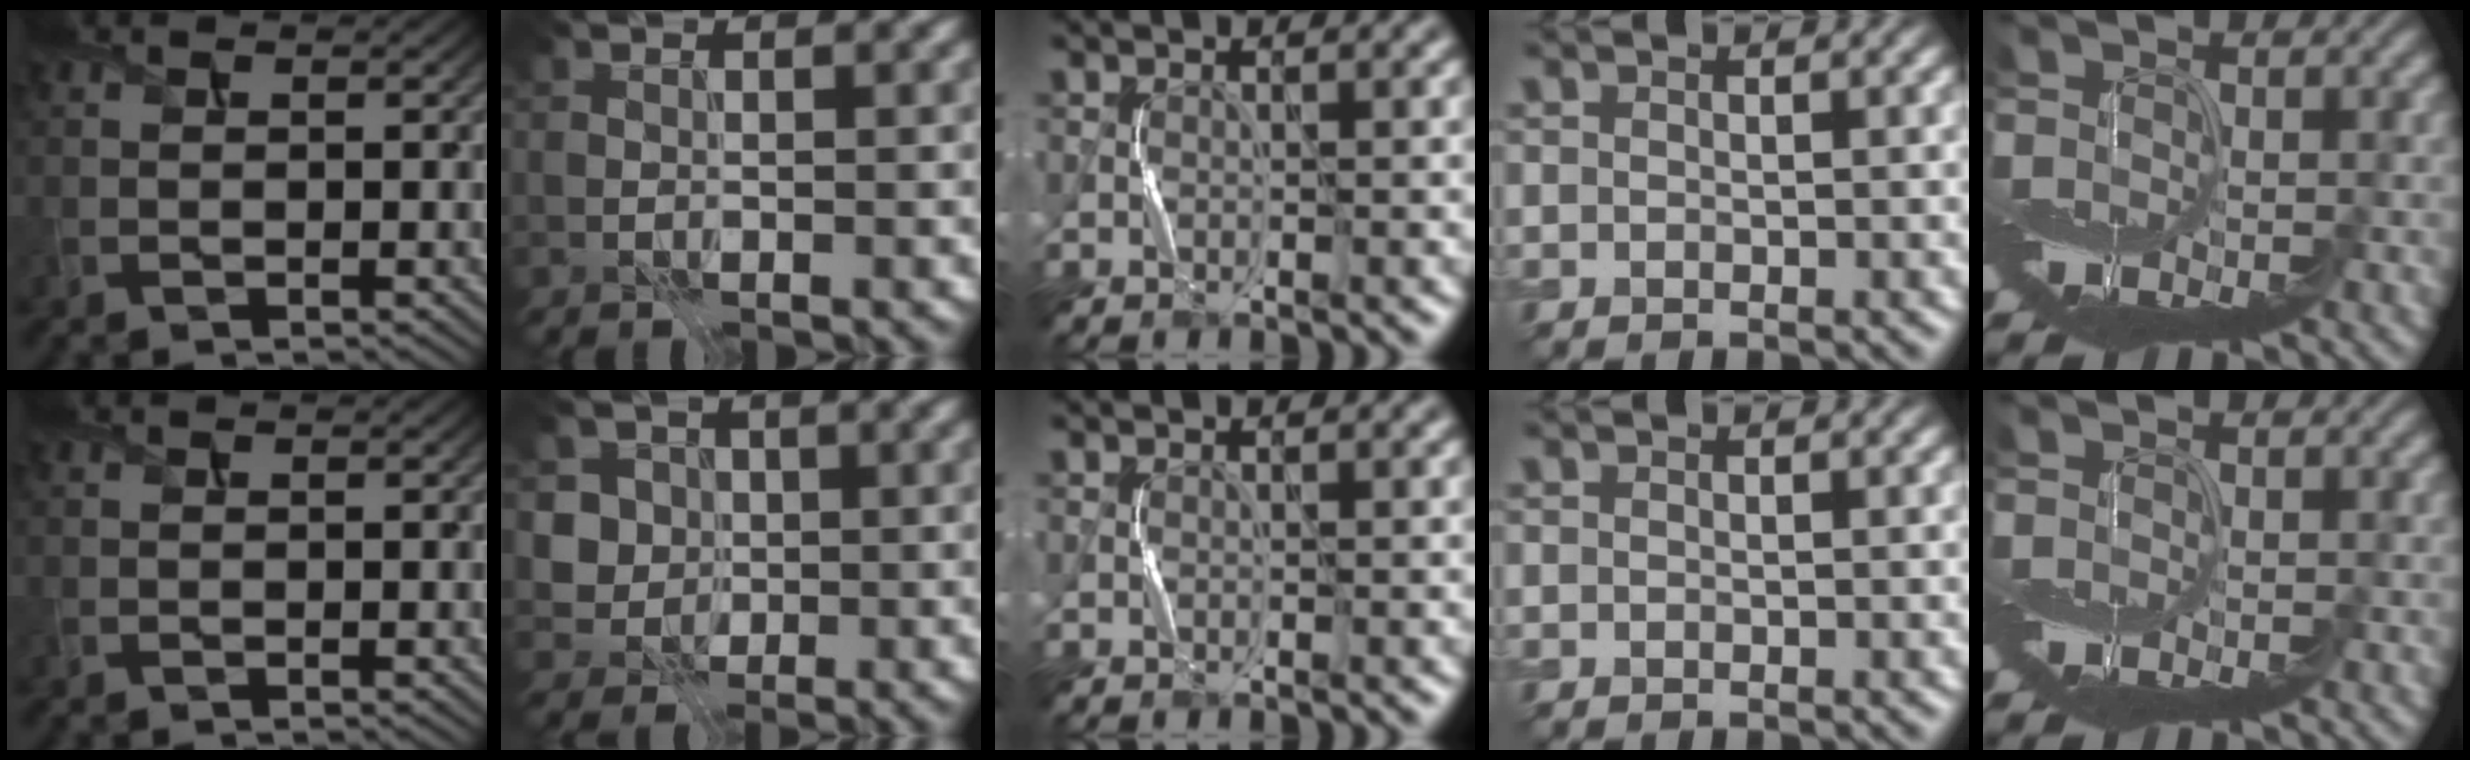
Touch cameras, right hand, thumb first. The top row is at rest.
{"index": {"total": 5.5, "force": [1.8, 4.9, 1.8], "torque": [-0.022, 0.004, 0.022]}}